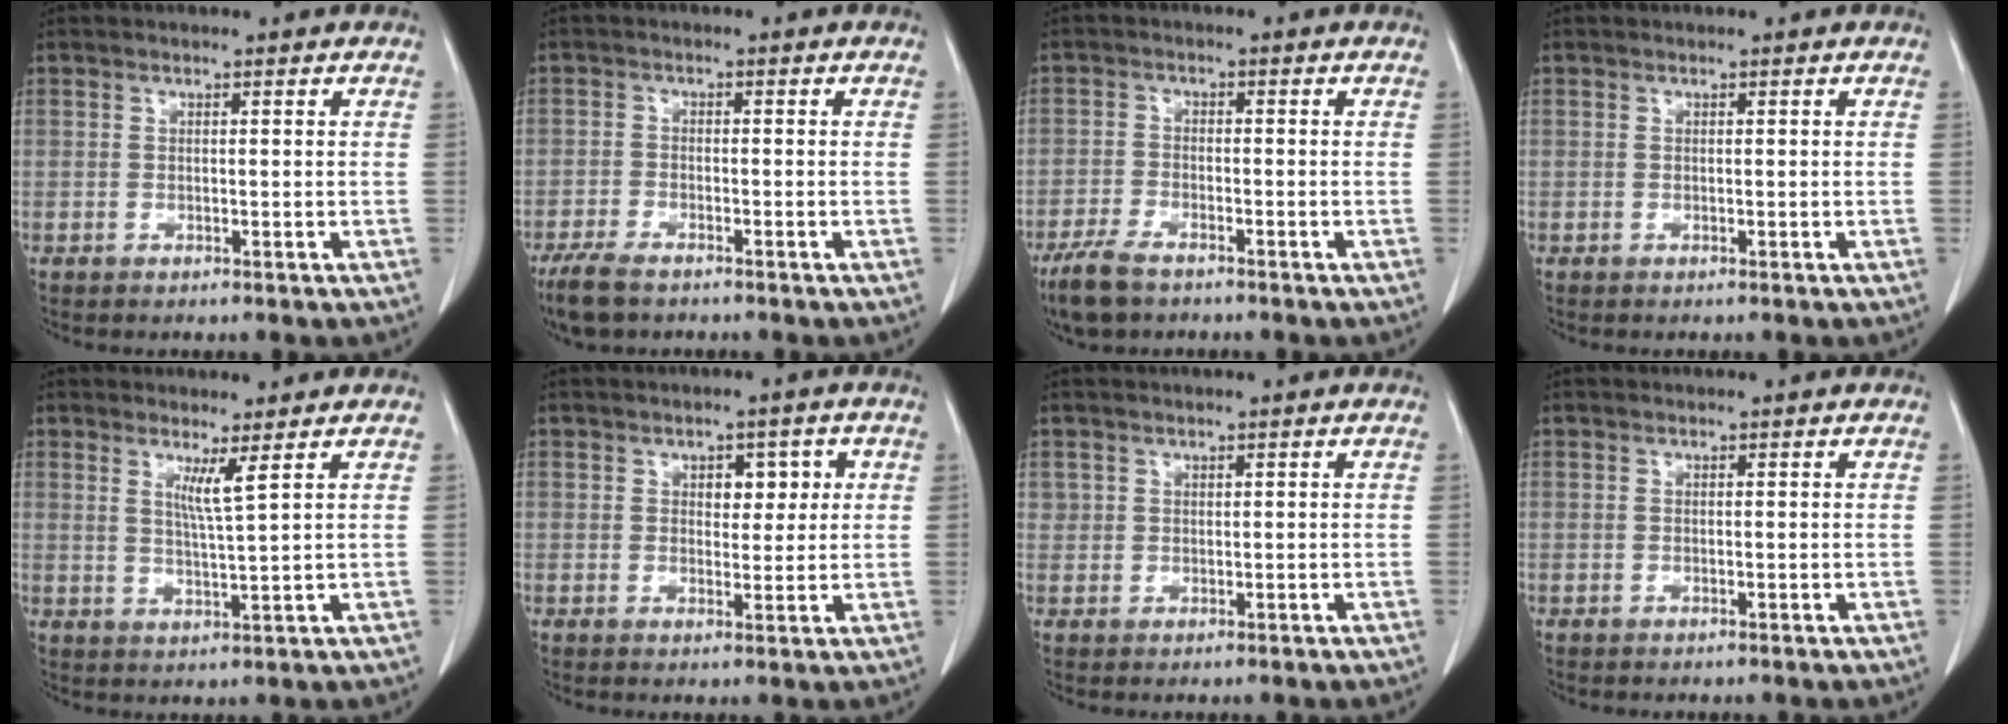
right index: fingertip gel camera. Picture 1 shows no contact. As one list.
[{"total": 5.6, "force": [-4.4, 1.9, 3.0], "torque": [-0.062, -0.010, -0.080]}, {"total": 5.8, "force": [-4.4, 2.0, 3.3], "torque": [-0.072, -0.009, -0.082]}, {"total": 0.0}, {"total": 3.3, "force": [1.7, -0.8, 2.8], "torque": [-0.052, -0.014, 0.033]}, {"total": 4.0, "force": [1.1, 2.4, 3.0], "torque": [-0.035, 0.009, 0.016]}, {"total": 0.9, "force": [0.3, 0.8, 0.0], "torque": [0.013, 0.003, 0.003]}, {"total": 0.0}]